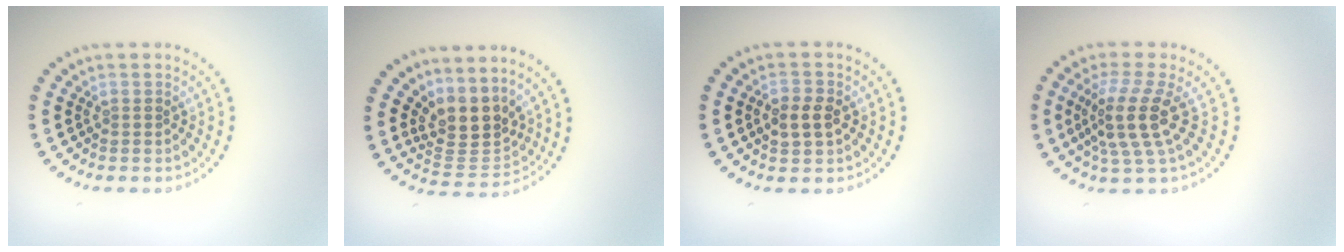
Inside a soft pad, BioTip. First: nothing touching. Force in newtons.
{"total": 4.0, "press": 3.1, "slide": 2.5}
{"total": 2.5, "press": 2.5, "slide": 0.2}
{"total": 4.4, "press": 3.2, "slide": 3.0}